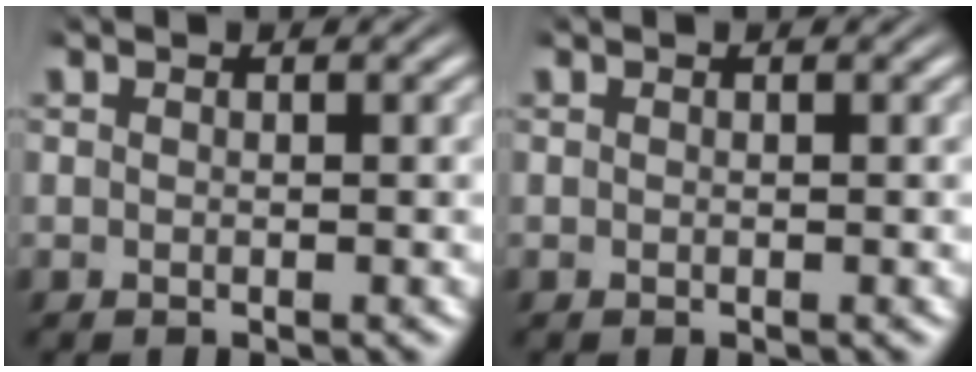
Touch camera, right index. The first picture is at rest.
{"total": 0.0}